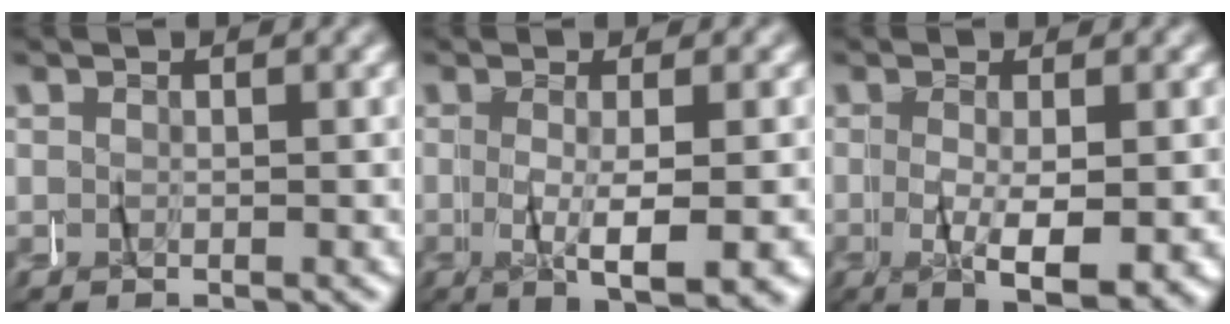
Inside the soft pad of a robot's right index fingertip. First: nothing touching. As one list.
[{"total": 5.2, "force": [-1.6, 0.4, 4.9], "torque": [-0.078, -0.006, -0.019]}, {"total": 6.4, "force": [-2.3, 1.9, 5.7], "torque": [-0.088, -0.018, -0.027]}]